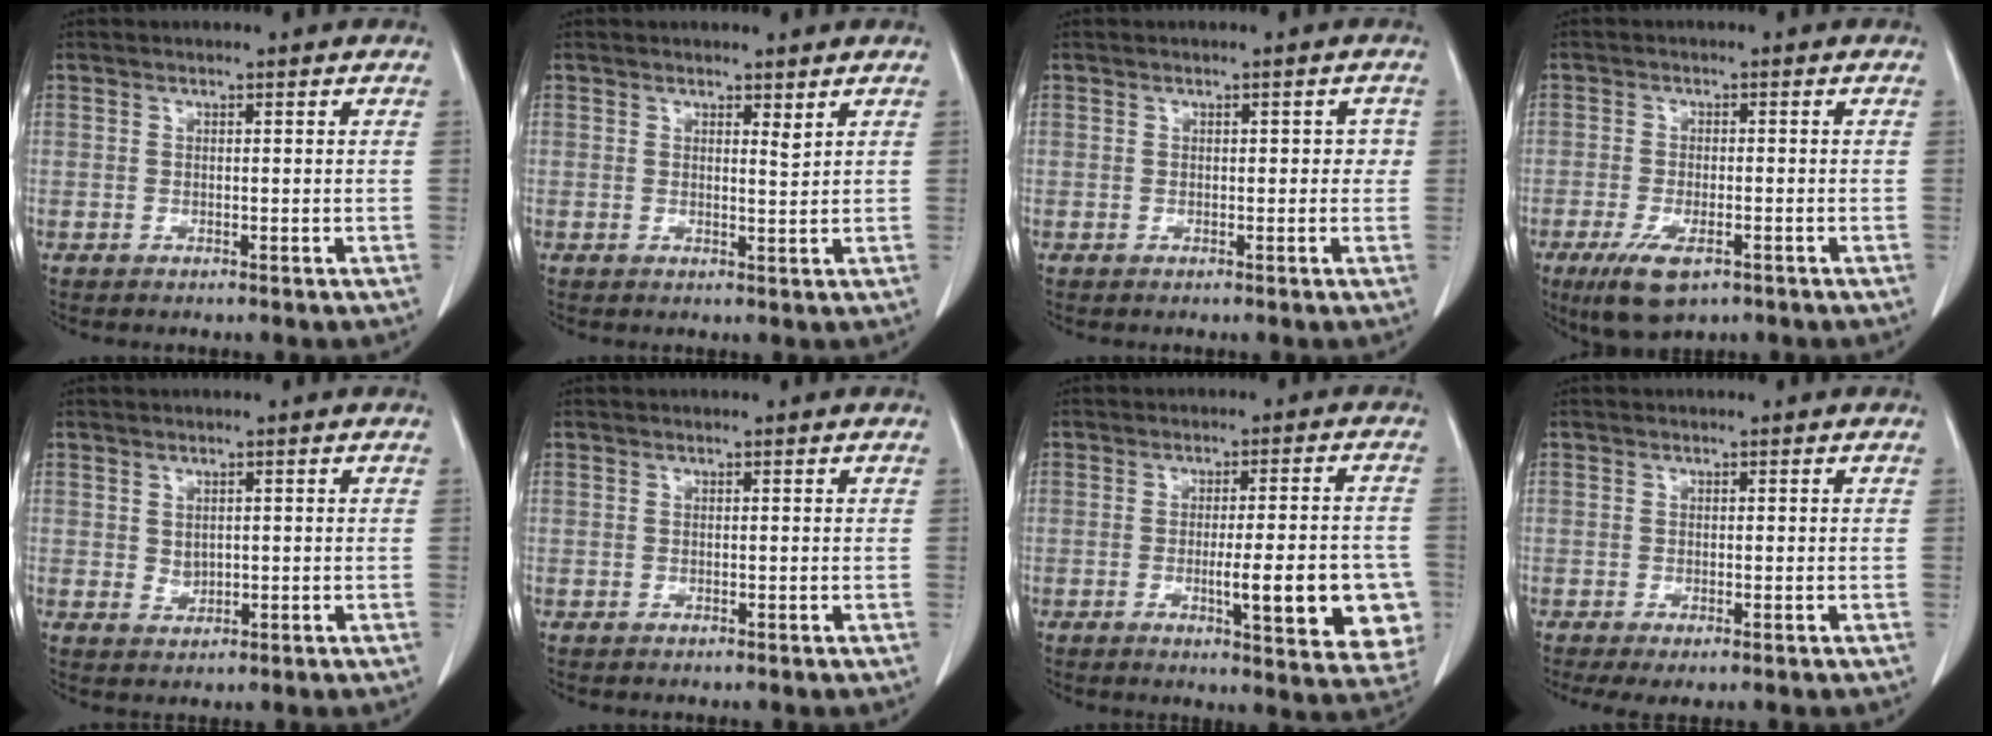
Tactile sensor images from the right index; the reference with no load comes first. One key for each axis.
{"total": 1.3, "fx": 1.0, "fy": 0.2, "fz": 0.8, "tx": -0.013, "ty": -0.009, "tz": 0.017}
{"total": 2.0, "fx": 0.2, "fy": 1.2, "fz": 1.6, "tx": -0.012, "ty": 0.012, "tz": 0.001}
{"total": 6.7, "fx": -3.8, "fy": 2.2, "fz": 5.1, "tx": -0.101, "ty": -0.017, "tz": -0.058}
{"total": 1.5, "fx": 0.4, "fy": 1.2, "fz": 0.9, "tx": -0.014, "ty": -0.003, "tz": 0.014}
{"total": 0.0}
{"total": 13.5, "fx": -3.6, "fy": 2.6, "fz": 12.8, "tx": -0.114, "ty": 0.007, "tz": -0.032}
{"total": 2.4, "fx": -1.3, "fy": 0.6, "fz": 2.0, "tx": -0.036, "ty": -0.010, "tz": -0.019}